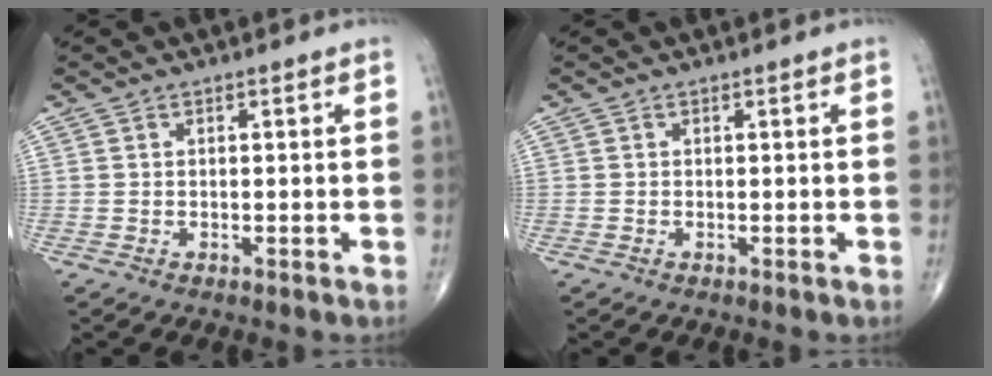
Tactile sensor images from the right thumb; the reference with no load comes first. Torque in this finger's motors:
{"motor_torque": [0.87, -0.06, 0.01, -0.01, 0.08]}